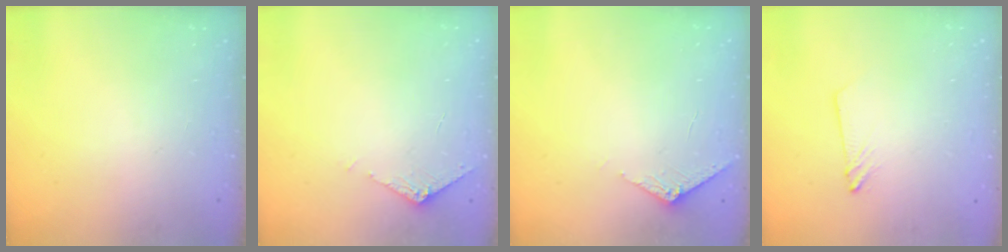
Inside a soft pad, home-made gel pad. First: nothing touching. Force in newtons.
{"total": 5.9, "press": 5.8, "slide": 0.7}
{"total": 2.9, "press": 2.9, "slide": 0.3}
{"total": 2.4, "press": 2.4, "slide": 0.2}